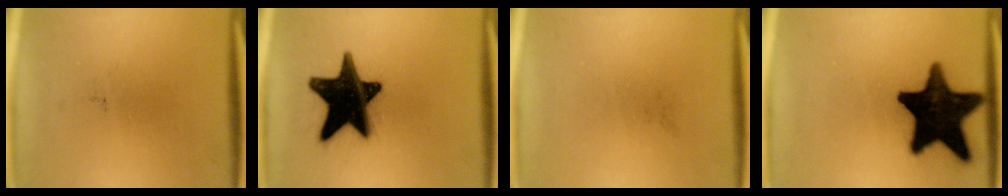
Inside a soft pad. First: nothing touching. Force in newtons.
{"total": 19.9}
{"total": 0.0}
{"total": 19.3}